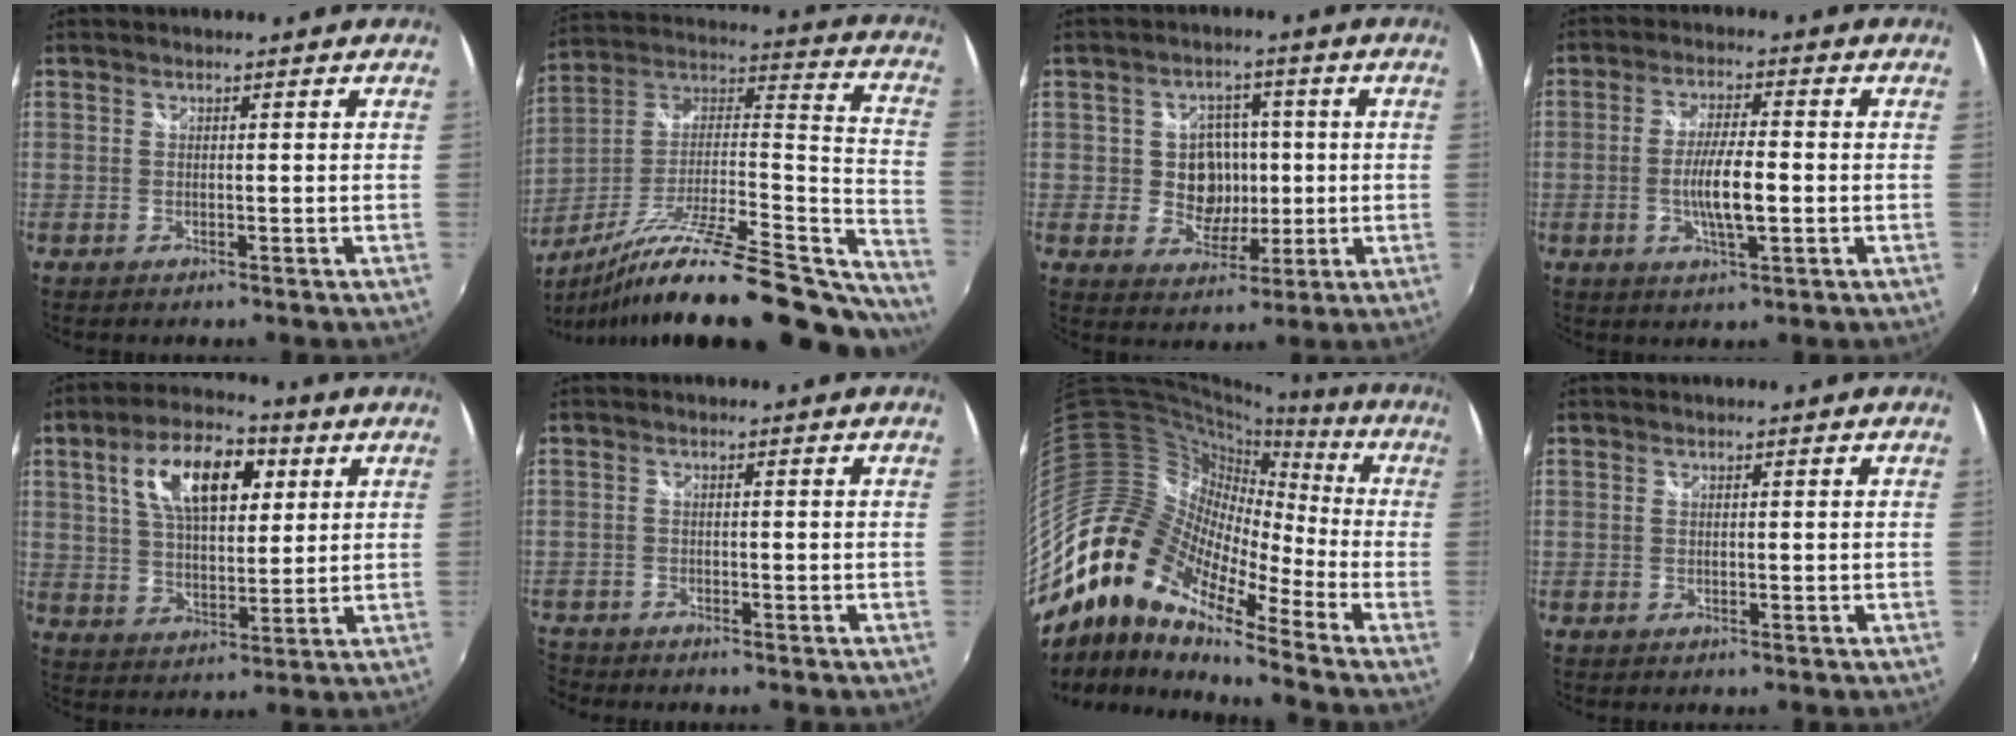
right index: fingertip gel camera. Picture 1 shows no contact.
{"total": 32.4, "force": [-24.0, 6.8, 20.7], "torque": [-0.279, -0.026, -0.362]}
{"total": 7.5, "force": [0.0, 6.8, 3.2], "torque": [-0.065, 0.011, 0.006]}
{"total": 7.3, "force": [-1.5, 1.4, 7.0], "torque": [-0.133, -0.004, -0.025]}
{"total": 14.3, "force": [5.3, 7.0, 11.3], "torque": [-0.199, 0.030, 0.091]}
{"total": 4.0, "force": [-3.6, 1.7, 0.1], "torque": [-0.027, -0.011, -0.076]}
{"total": 12.6, "force": [-6.2, 6.2, 9.2], "torque": [-0.129, -0.004, -0.136]}
{"total": 0.0}